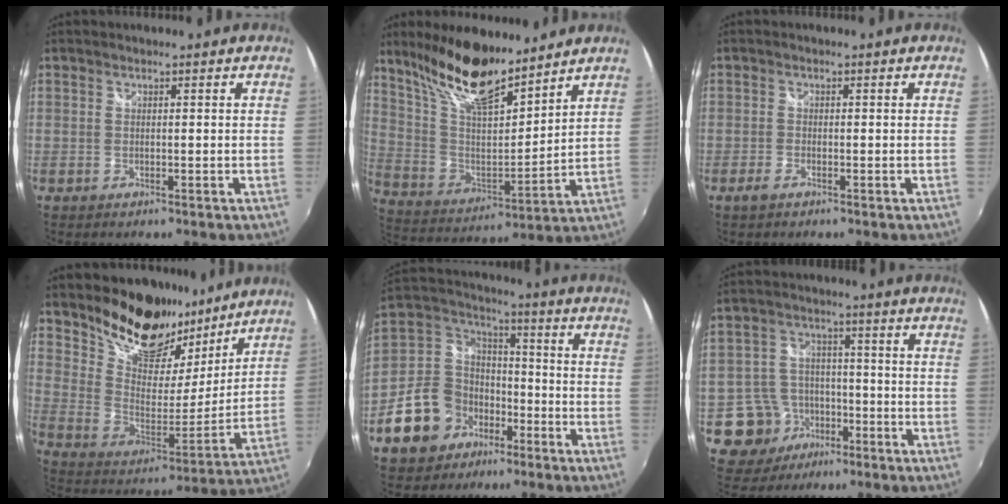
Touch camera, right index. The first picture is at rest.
{"total": 17.7, "force": [13.6, 4.6, 10.3], "torque": [-0.199, -0.003, 0.262]}
{"total": 1.7, "force": [-1.2, 0.7, 1.0], "torque": [-0.025, -0.003, -0.026]}
{"total": 20.2, "force": [15.0, 10.0, 9.0], "torque": [-0.181, 0.011, 0.267]}
{"total": 14.2, "force": [-7.5, 11.0, 4.8], "torque": [-0.132, 0.037, -0.116]}
{"total": 10.8, "force": [-4.9, 9.3, 2.3], "torque": [-0.078, 0.026, -0.066]}